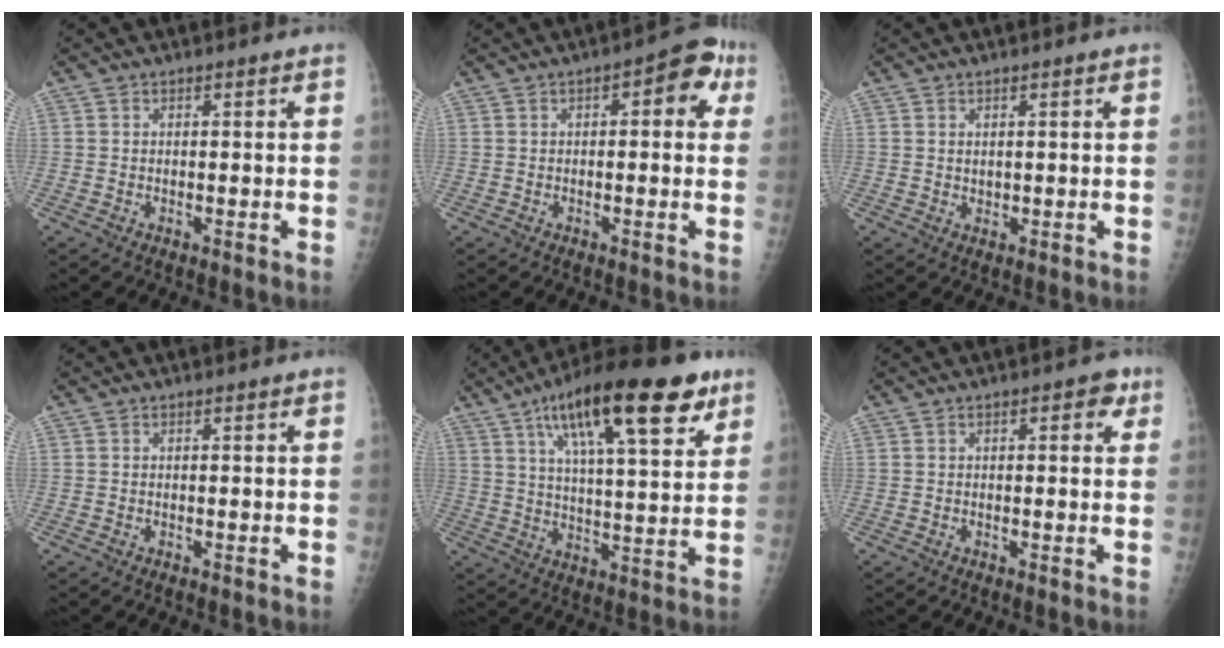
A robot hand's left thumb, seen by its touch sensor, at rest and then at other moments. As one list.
[{"total": 6.9, "force": [2.0, 3.1, 5.9], "torque": [-0.047, 0.017, 0.014]}, {"total": 1.4, "force": [0.6, 0.8, 1.0], "torque": [-0.012, -0.005, 0.014]}, {"total": 0.0}, {"total": 23.2, "force": [12.1, 7.2, 18.4], "torque": [-0.271, -0.018, 0.191]}, {"total": 3.4, "force": [1.4, 1.5, 2.7], "torque": [-0.020, 0.002, 0.010]}]